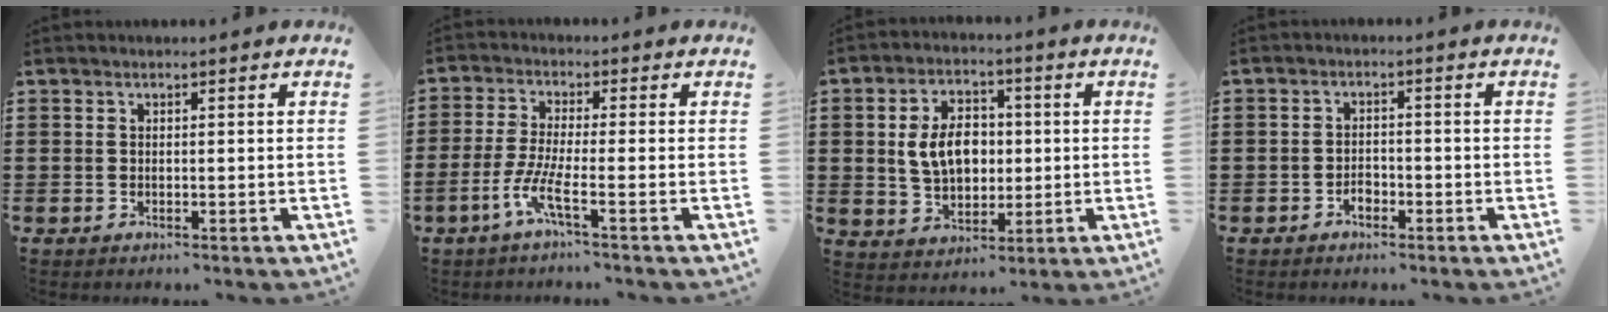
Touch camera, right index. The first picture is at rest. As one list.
[{"total": 5.1, "force": [-2.9, 0.2, 4.2], "torque": [-0.109, -0.016, -0.062]}, {"total": 7.8, "force": [0.6, 5.3, 5.6], "torque": [-0.117, 0.008, 0.002]}, {"total": 1.8, "force": [-1.3, 1.1, 0.6], "torque": [-0.015, 0.000, -0.027]}]